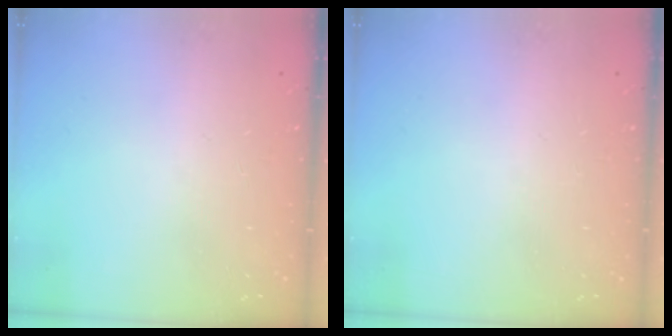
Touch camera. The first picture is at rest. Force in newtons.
{"total": 0.0}